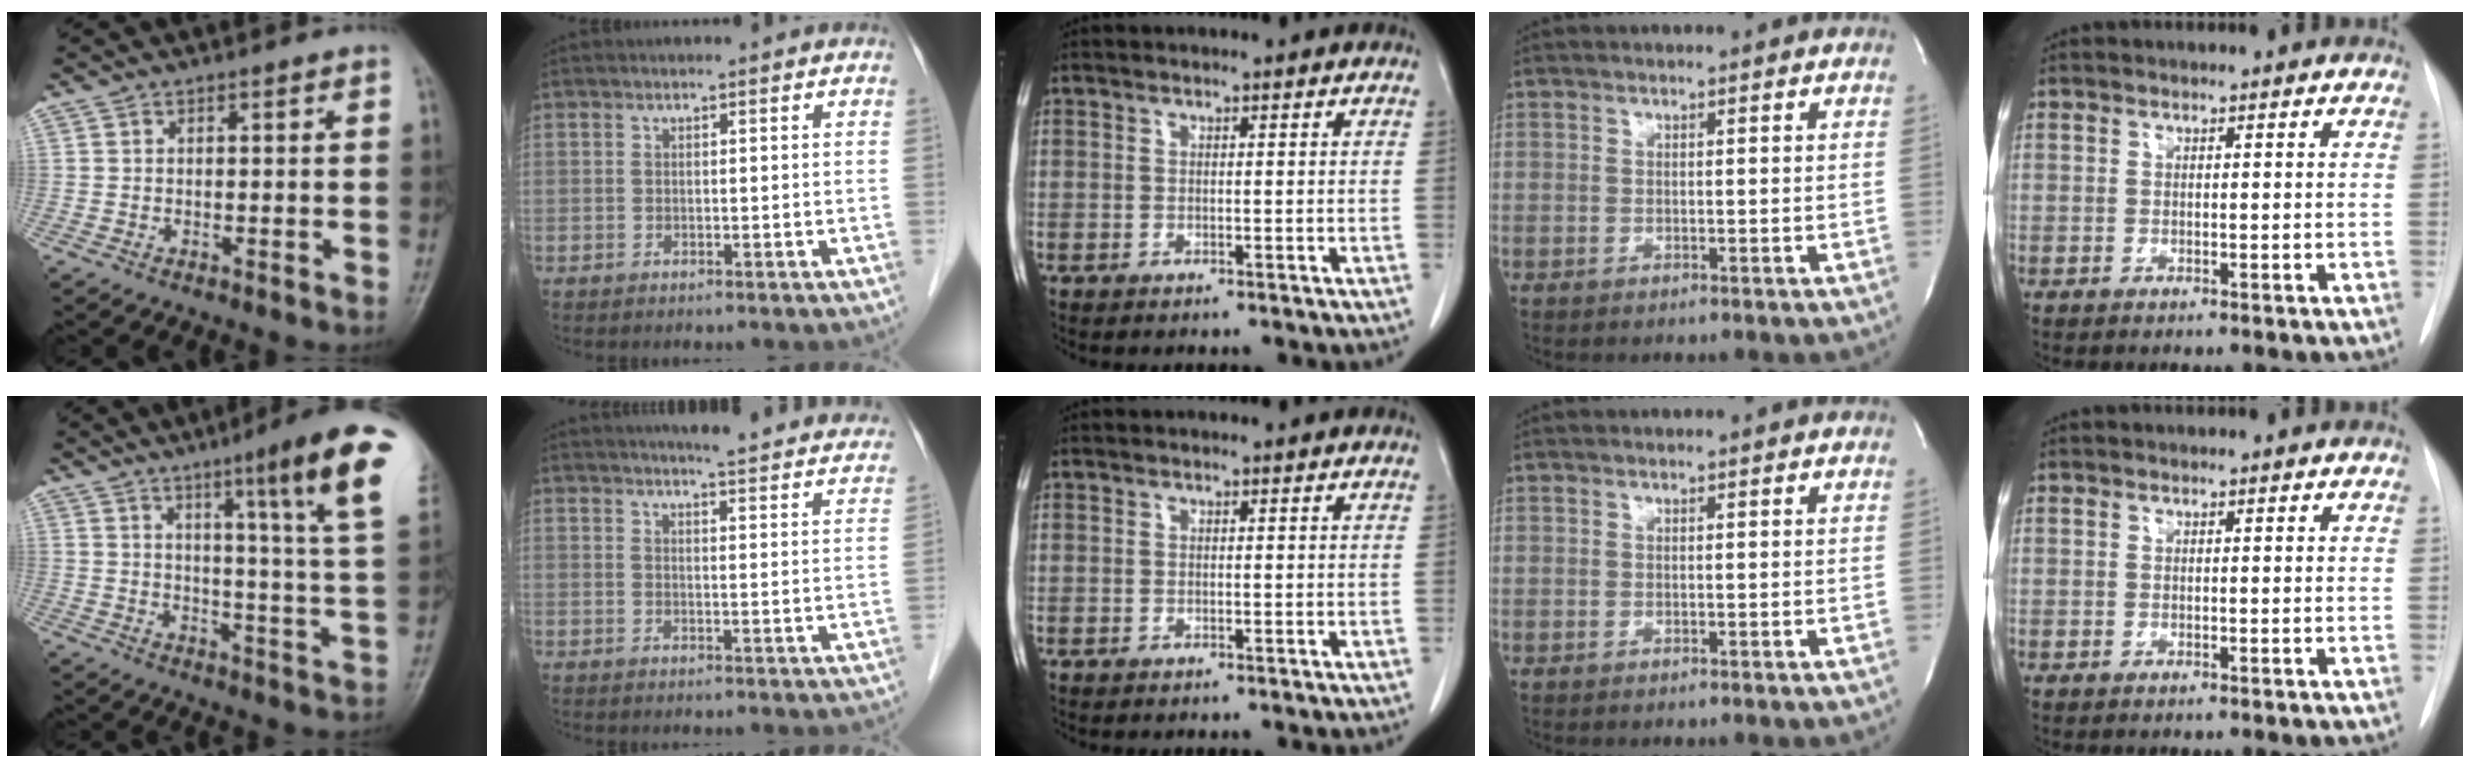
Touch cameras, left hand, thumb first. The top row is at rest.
{"thumb": {"total": 17.7, "force": [8.8, 0.9, 15.3], "torque": [-0.192, -0.041, 0.113]}, "index": {"total": 19.9, "force": [18.8, 1.6, 6.3], "torque": [-0.072, -0.041, 0.209]}}